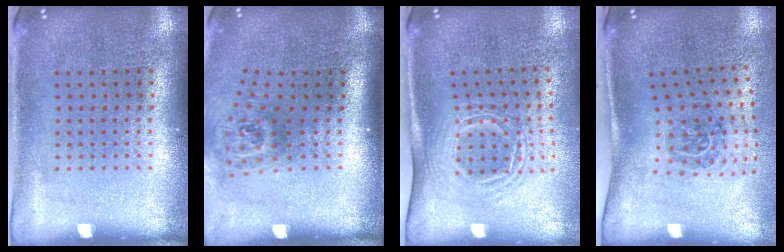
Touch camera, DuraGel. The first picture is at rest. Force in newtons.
{"total": 1.9, "press": 1.2, "slide": 1.4}
{"total": 1.7, "press": 1.2, "slide": 1.2}
{"total": 2.0, "press": 1.2, "slide": 1.5}